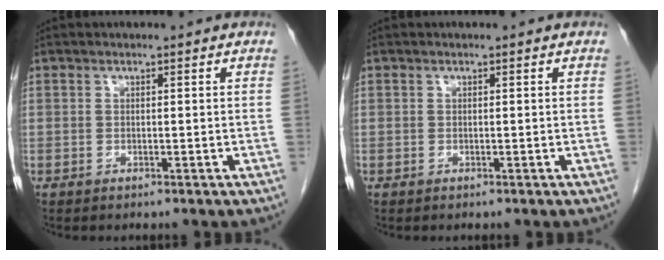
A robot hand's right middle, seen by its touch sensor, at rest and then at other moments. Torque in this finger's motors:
{"motor_torque": [-0.16, -0.01, -0.01, 0.01]}